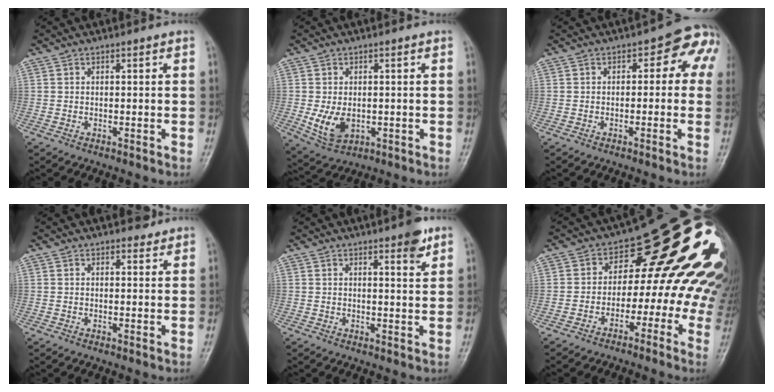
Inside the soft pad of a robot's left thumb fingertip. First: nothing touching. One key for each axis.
{"total": 6.6, "fx": -0.8, "fy": 4.5, "fz": 4.8, "tx": -0.078, "ty": -0.011, "tz": -0.002}
{"total": 6.7, "fx": 0.4, "fy": 4.4, "fz": 5.1, "tx": -0.012, "ty": 0.026, "tz": -0.009}
{"total": 1.9, "fx": 1.6, "fy": 0.9, "fz": 0.5, "tx": 0.004, "ty": -0.010, "tz": 0.019}
{"total": 4.3, "fx": 2.7, "fy": 1.0, "fz": 3.2, "tx": -0.037, "ty": -0.016, "tz": 0.034}
{"total": 20.0, "fx": -0.2, "fy": 12.0, "fz": 15.9, "tx": -0.164, "ty": 0.054, "tz": -0.007}